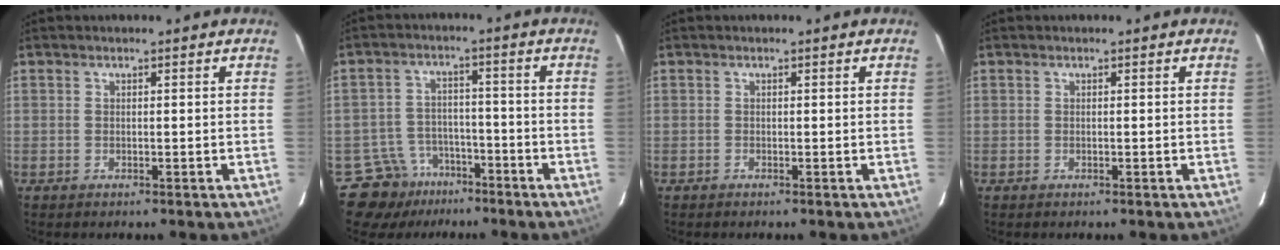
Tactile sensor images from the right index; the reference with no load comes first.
{"total": 8.6, "force": [-5.8, 6.3, 0.2], "torque": [-0.006, 0.034, -0.085]}
{"total": 0.0}
{"total": 0.0}